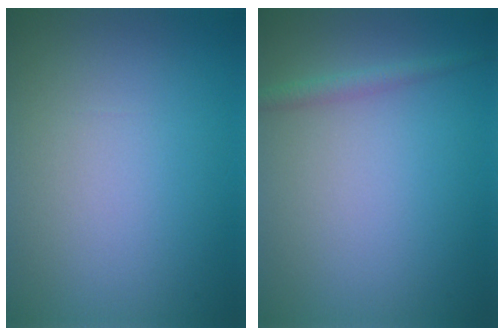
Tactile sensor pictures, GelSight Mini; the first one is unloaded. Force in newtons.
{"total": 1.3, "press": 1.3, "slide": 0.1}